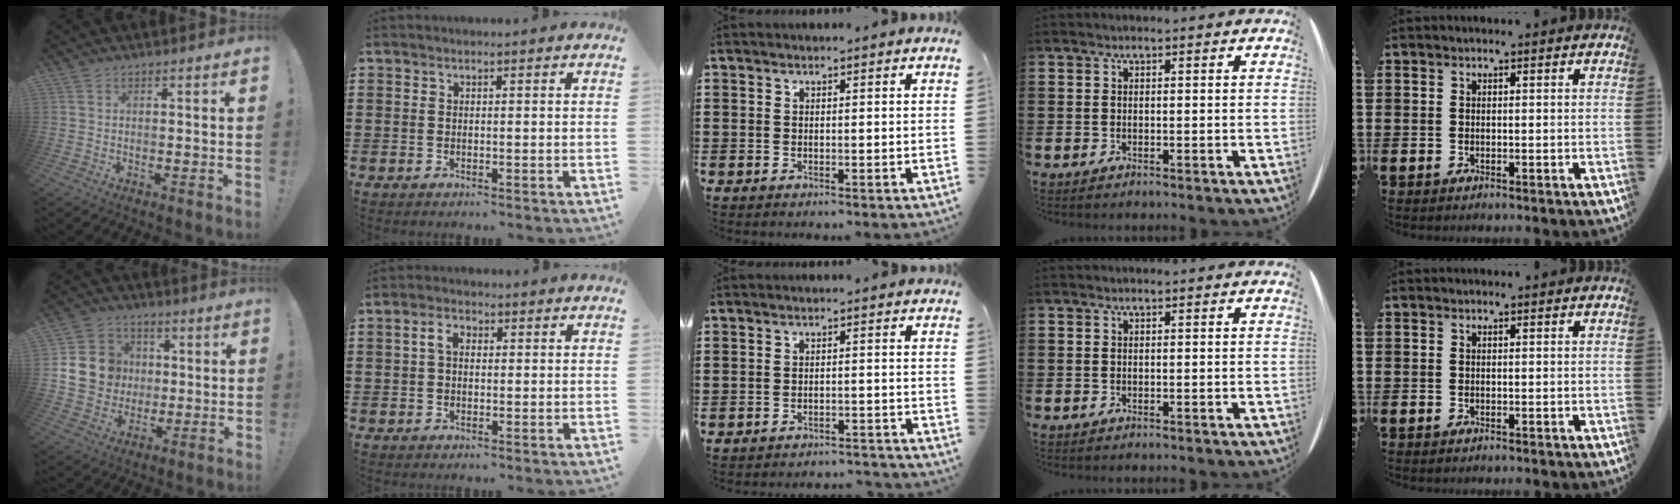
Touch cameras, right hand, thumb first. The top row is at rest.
{"thumb": {"total": 14.6, "force": [1.2, 13.3, 5.9], "torque": [-0.086, 0.008, 0.036]}, "index": {"total": 2.9, "force": [0.4, 1.8, 2.3], "torque": [-0.047, 0.011, 0.004]}, "middle": {"total": 2.3, "force": [-2.3, 0.0, 0.1], "torque": [-0.007, 0.001, -0.049]}}